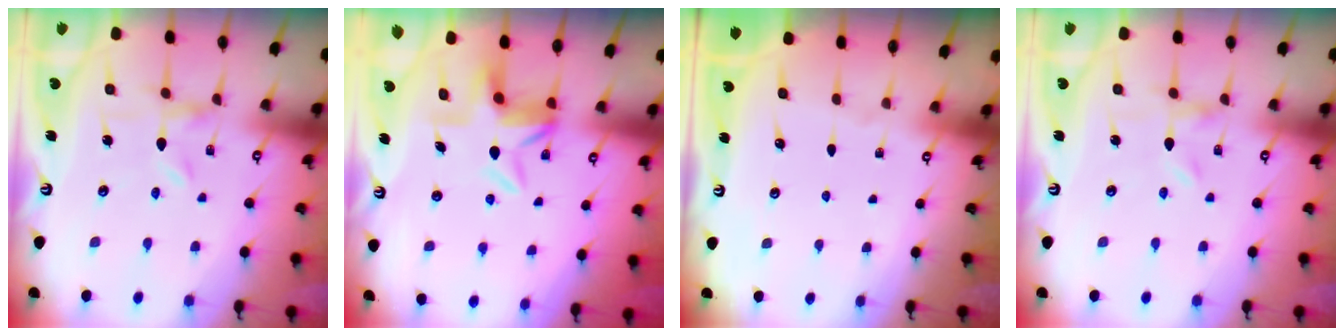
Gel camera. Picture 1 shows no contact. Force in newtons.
{"total": 6.4, "press": 6.2, "slide": 1.5}
{"total": 0.0}
{"total": 0.0}